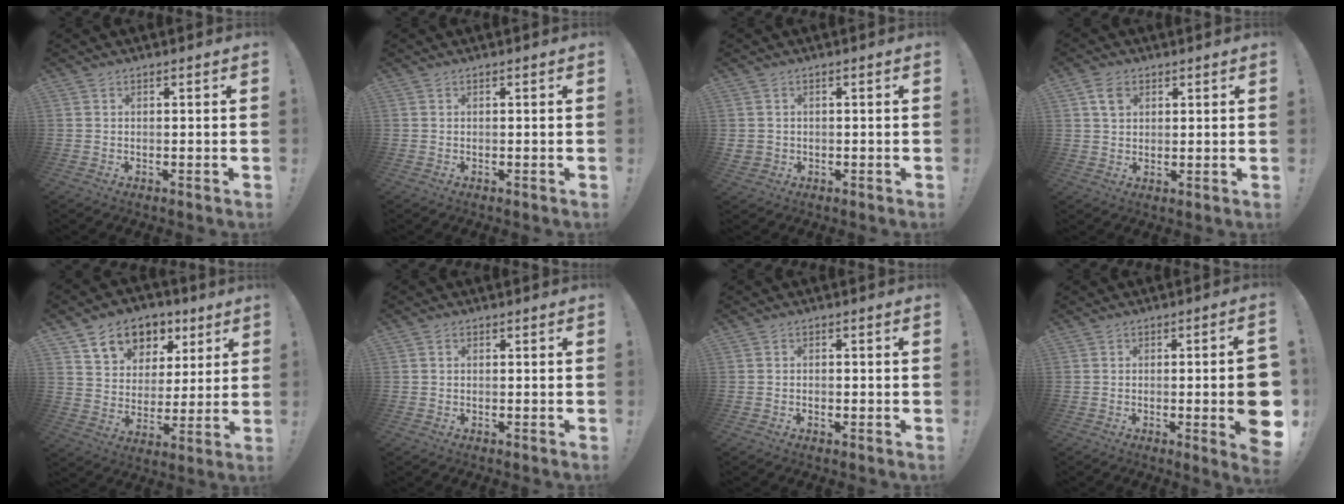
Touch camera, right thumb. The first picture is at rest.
{"total": 0.0}
{"total": 2.3, "force": [0.4, 2.2, 0.8], "torque": [-0.014, 0.001, 0.010]}
{"total": 5.0, "force": [2.3, 3.6, 2.6], "torque": [-0.035, -0.003, 0.043]}
{"total": 12.0, "force": [6.8, 8.8, 4.5], "torque": [-0.064, -0.041, 0.127]}
{"total": 0.7, "force": [0.3, 0.6, 0.1], "torque": [-0.003, 0.003, 0.006]}
{"total": 1.1, "force": [-0.6, 0.8, 0.4], "torque": [-0.006, 0.003, -0.012]}
{"total": 10.3, "force": [-1.7, 1.0, 10.1], "torque": [-0.128, -0.009, -0.022]}